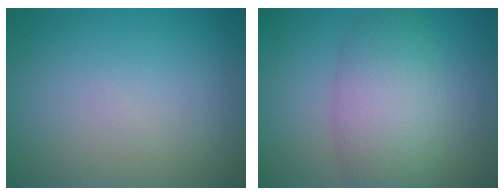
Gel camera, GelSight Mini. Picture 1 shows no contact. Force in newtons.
{"total": 6.1, "press": 6.1, "slide": 0.2}